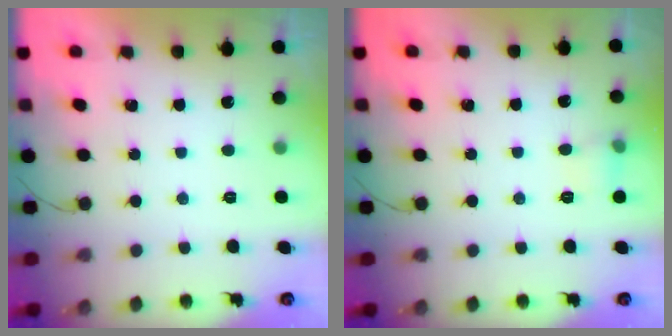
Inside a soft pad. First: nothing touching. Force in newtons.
{"total": 7.2, "press": 4.4, "slide": 5.7}